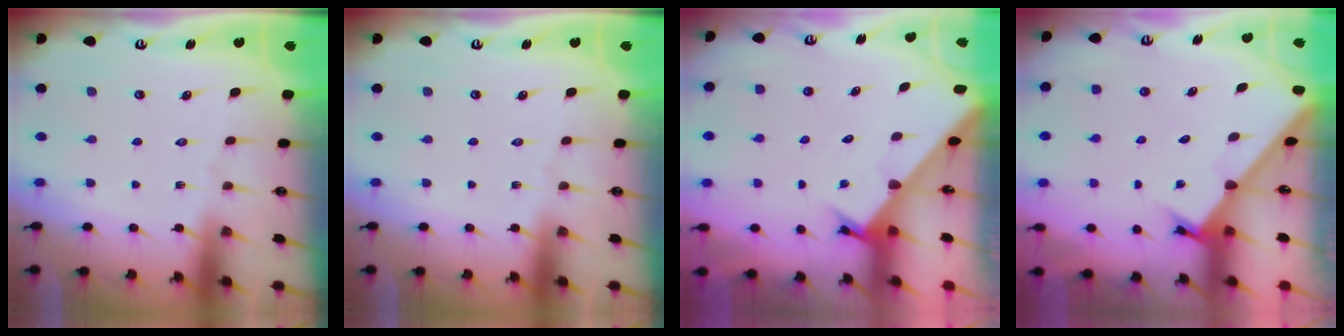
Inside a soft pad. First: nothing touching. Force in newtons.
{"total": 0.0}
{"total": 2.1, "press": 2.1, "slide": 0.2}
{"total": 1.9, "press": 1.9, "slide": 0.2}